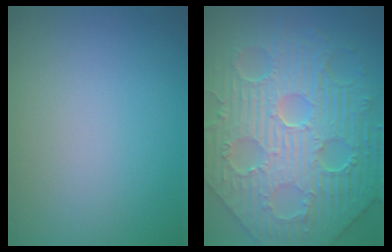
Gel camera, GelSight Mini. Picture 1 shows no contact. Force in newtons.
{"total": 12.0, "press": 8.0, "slide": 8.9}